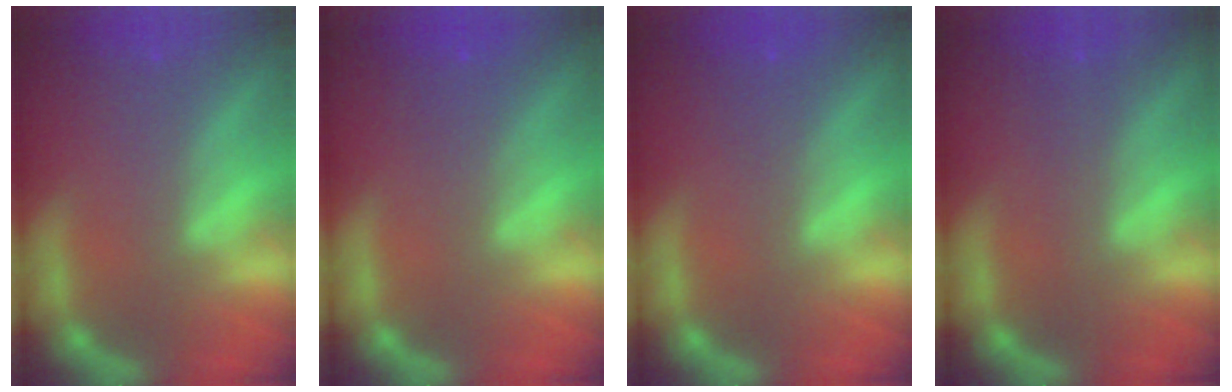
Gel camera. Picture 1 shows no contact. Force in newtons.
{"total": 2.0}
{"total": 1.5}
{"total": 1.0}